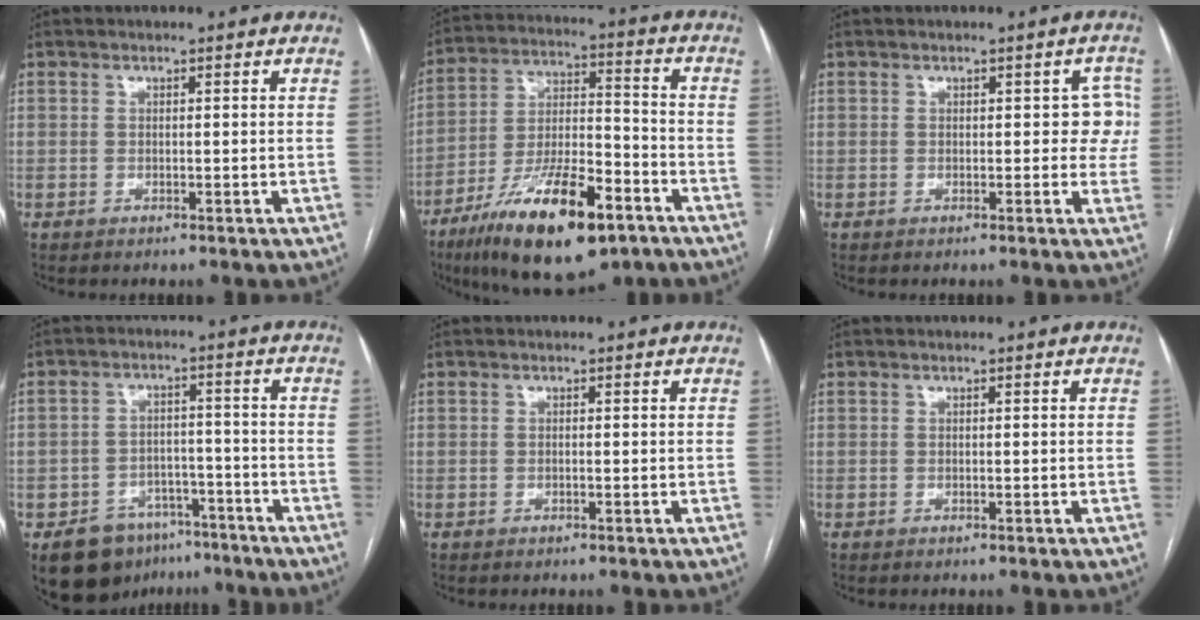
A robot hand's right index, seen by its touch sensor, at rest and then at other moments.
{"total": 19.0, "force": [-11.2, 5.3, 14.4], "torque": [-0.256, -0.013, -0.190]}
{"total": 3.5, "force": [0.4, 2.3, 2.5], "torque": [-0.005, 0.019, -0.001]}
{"total": 9.2, "force": [-6.2, 6.3, 2.6], "torque": [-0.032, 0.020, -0.089]}
{"total": 0.0}
{"total": 0.0}